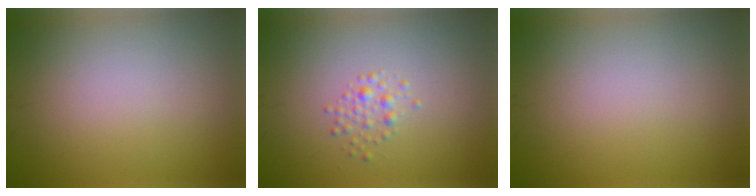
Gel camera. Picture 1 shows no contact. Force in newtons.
{"total": 1.3, "press": 1.3, "slide": 0.0}
{"total": 0.0}